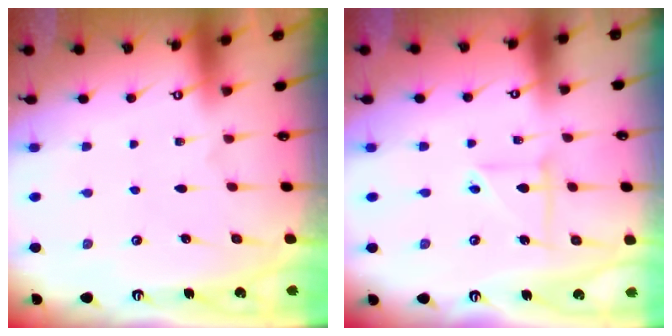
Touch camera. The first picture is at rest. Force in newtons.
{"total": 4.6, "press": 4.4, "slide": 1.3}